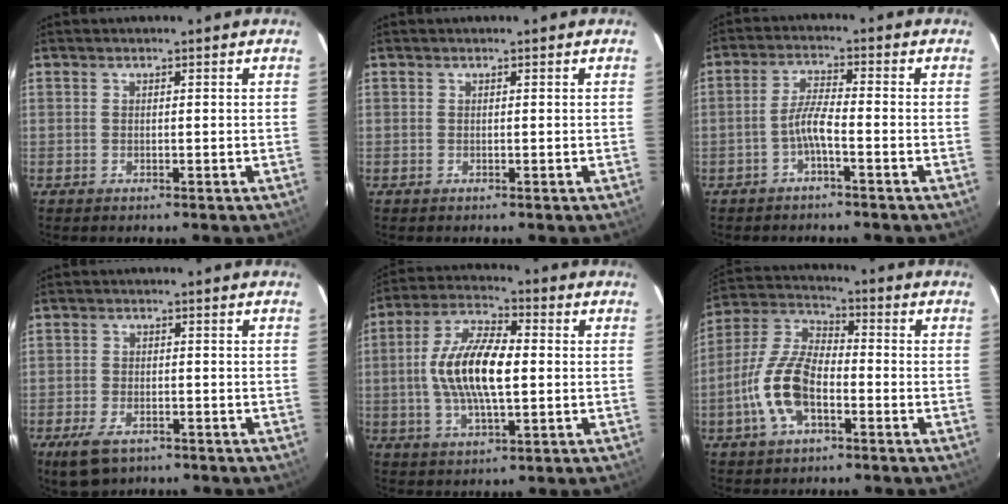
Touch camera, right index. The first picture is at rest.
{"total": 0.0}
{"total": 3.9, "force": [-2.1, 0.2, 3.3], "torque": [-0.074, 0.009, -0.042]}
{"total": 6.7, "force": [-4.3, 3.4, 3.9], "torque": [-0.100, -0.017, -0.074]}
{"total": 13.7, "force": [-0.2, 5.2, 12.7], "torque": [-0.253, 0.011, -0.007]}
{"total": 12.4, "force": [-4.4, 5.7, 10.1], "torque": [-0.219, 0.006, -0.086]}